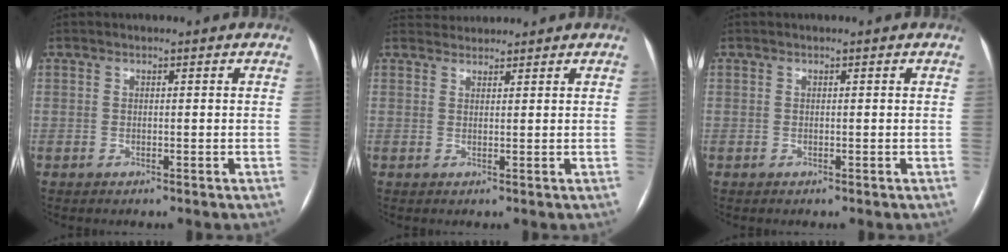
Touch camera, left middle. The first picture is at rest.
{"total": 2.5, "force": [2.5, 0.4, -0.4], "torque": [0.000, 0.023, 0.047]}
{"total": 0.0}